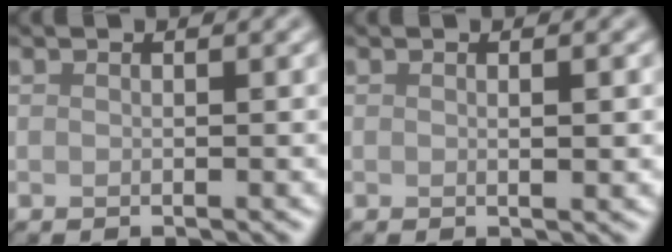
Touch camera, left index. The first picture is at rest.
{"total": 0.9, "force": [0.0, 0.2, 0.9], "torque": [-0.017, 0.000, -0.001]}